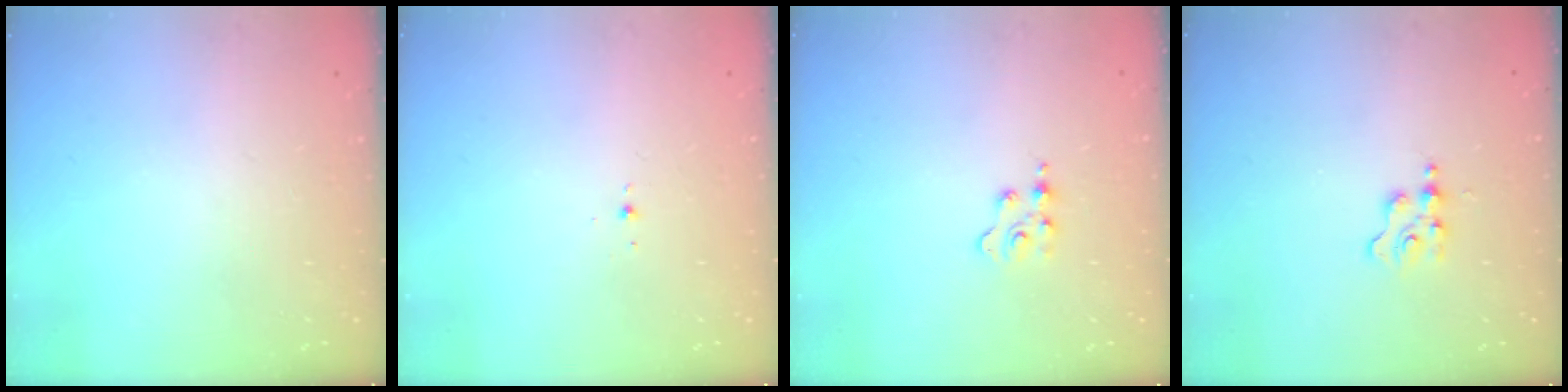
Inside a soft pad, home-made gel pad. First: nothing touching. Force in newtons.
{"total": 2.6, "press": 2.5, "slide": 0.7}
{"total": 2.5, "press": 2.5, "slide": 0.4}
{"total": 2.4, "press": 2.4, "slide": 0.2}